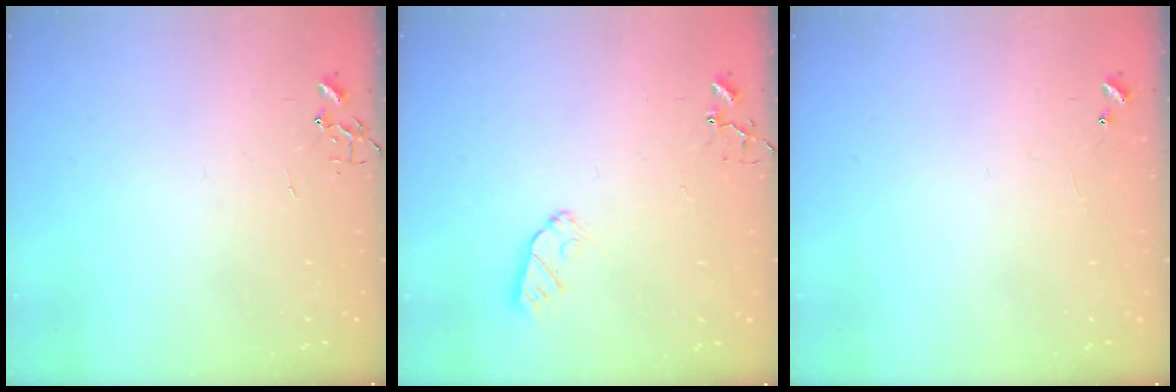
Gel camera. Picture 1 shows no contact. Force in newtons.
{"total": 4.5, "press": 4.5, "slide": 0.6}
{"total": 5.1, "press": 5.0, "slide": 0.3}